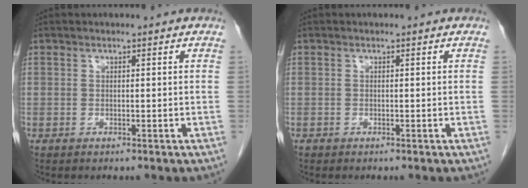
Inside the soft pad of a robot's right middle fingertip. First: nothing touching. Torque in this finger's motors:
{"motor_torque": [-0.26, 0.11, -0.02, 0.00]}